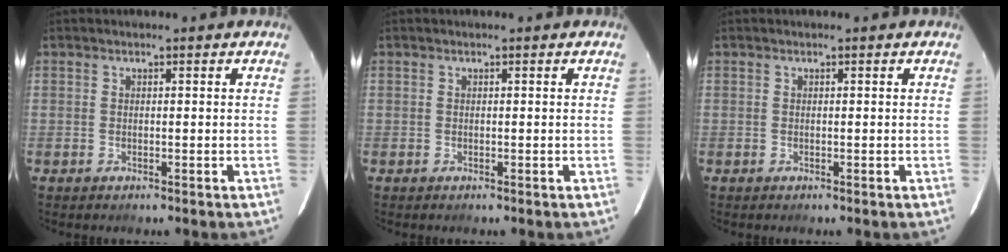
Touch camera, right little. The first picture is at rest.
{"total": 0.0}
{"total": 0.0}